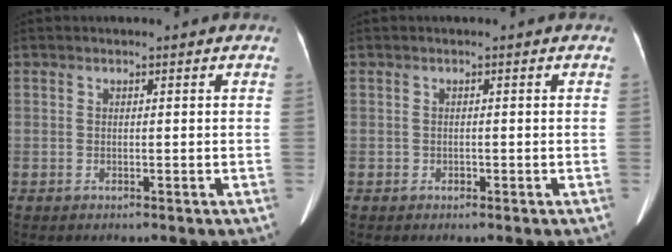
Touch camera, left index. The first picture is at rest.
{"total": 0.7, "force": [-0.6, 0.3, 0.0], "torque": [-0.005, -0.004, -0.009]}